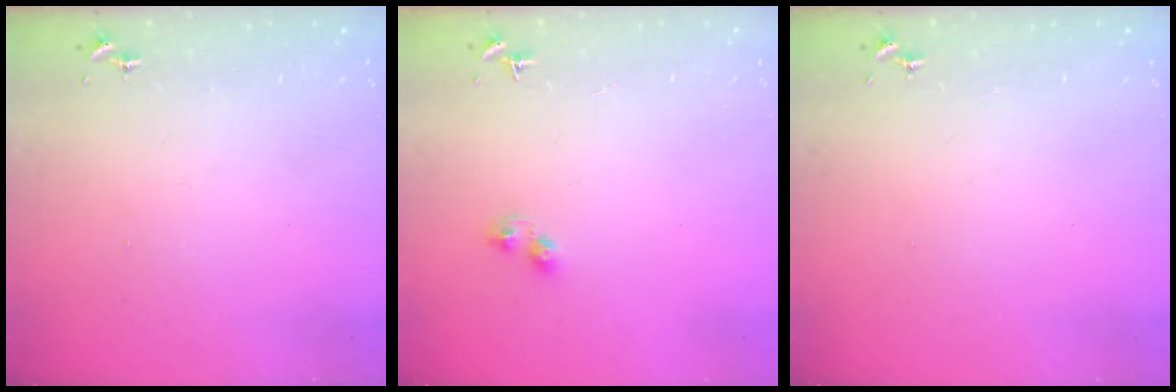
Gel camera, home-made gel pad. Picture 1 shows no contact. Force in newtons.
{"total": 3.3, "press": 3.3, "slide": 0.4}
{"total": 0.0}